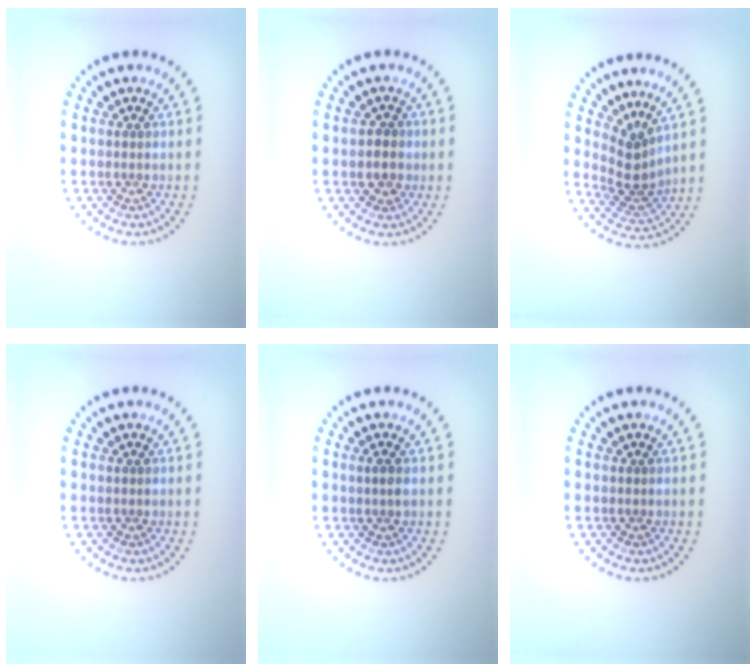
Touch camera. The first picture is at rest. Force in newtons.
{"total": 1.5, "press": 1.5, "slide": 0.4}
{"total": 2.9, "press": 2.0, "slide": 2.2}
{"total": 0.0}
{"total": 0.9, "press": 0.8, "slide": 0.4}
{"total": 0.0}